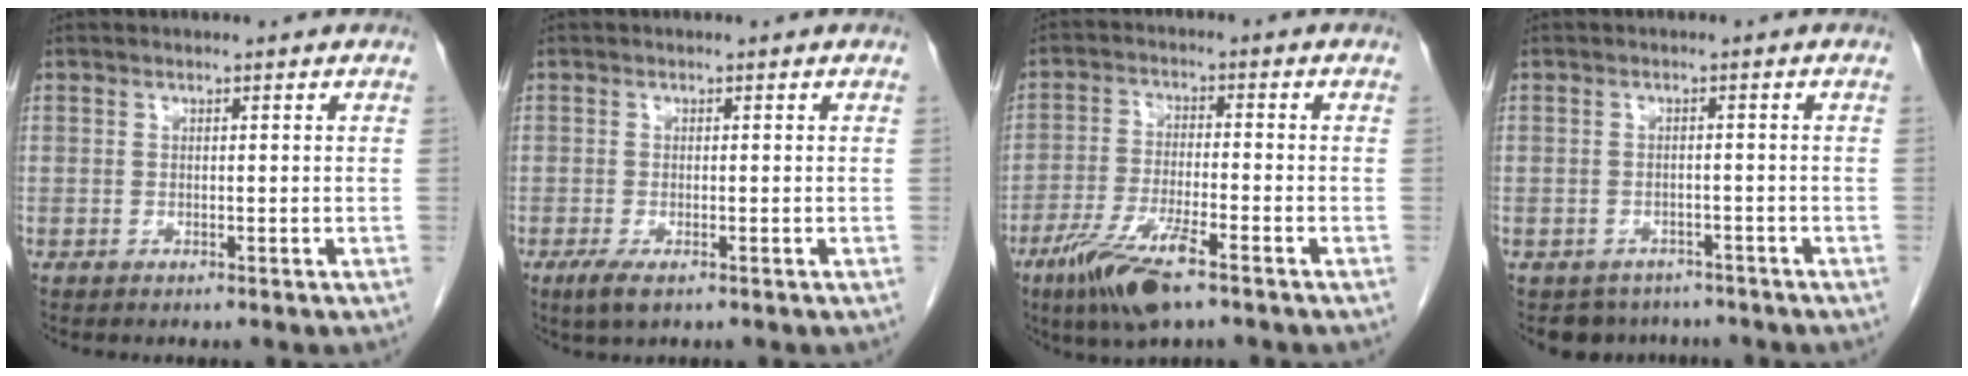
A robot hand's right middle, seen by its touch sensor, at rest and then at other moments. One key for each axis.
{"total": 2.6, "fx": -1.3, "fy": 0.6, "fz": 2.1, "tx": -0.048, "ty": -0.008, "tz": -0.023}
{"total": 9.5, "fx": -6.0, "fy": 1.3, "fz": 7.3, "tx": -0.148, "ty": -0.021, "tz": -0.108}
{"total": 4.5, "fx": -3.7, "fy": 2.5, "fz": -0.1, "tx": 0.005, "ty": 0.006, "tz": -0.050}